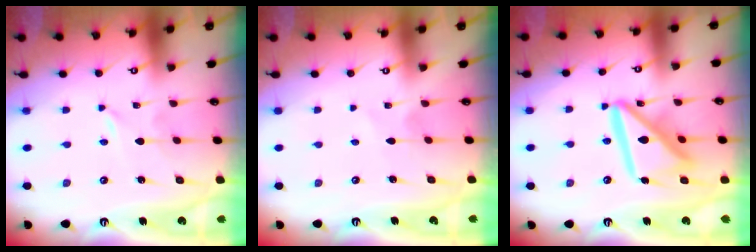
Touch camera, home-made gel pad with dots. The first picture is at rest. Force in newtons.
{"total": 2.1, "press": 2.1, "slide": 0.1}
{"total": 16.0, "press": 15.9, "slide": 1.7}